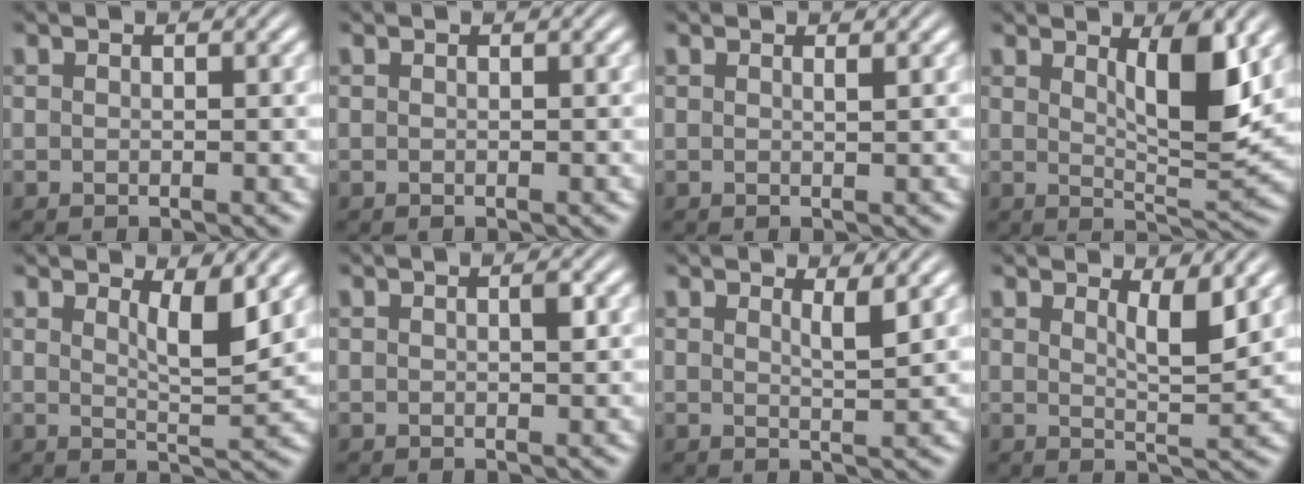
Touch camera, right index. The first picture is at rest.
{"total": 0.0}
{"total": 0.5, "force": [0.3, -0.3, 0.3], "torque": [-0.003, -0.005, 0.007]}
{"total": 5.2, "force": [2.1, 0.8, 4.7], "torque": [-0.078, -0.021, 0.040]}
{"total": 3.2, "force": [1.8, 0.3, 2.6], "torque": [-0.038, -0.019, 0.033]}
{"total": 0.7, "force": [0.1, 0.1, 0.7], "torque": [-0.007, 0.003, 0.000]}
{"total": 1.7, "force": [1.2, -0.3, 1.2], "torque": [-0.017, -0.015, 0.023]}
{"total": 2.7, "force": [1.6, 0.2, 2.1], "torque": [-0.030, -0.019, 0.031]}